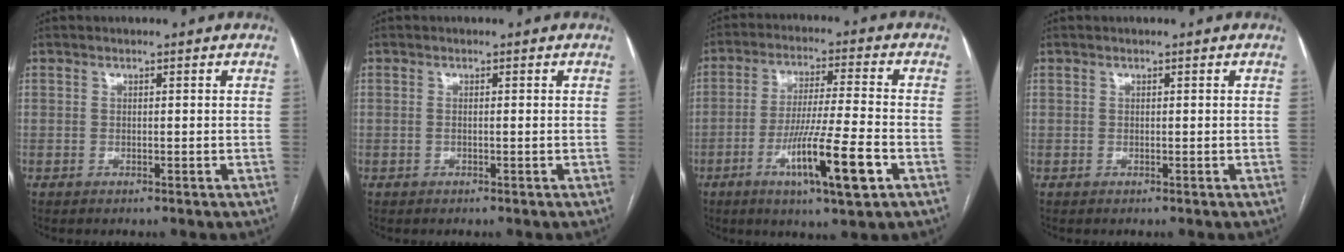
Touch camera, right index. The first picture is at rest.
{"total": 0.6, "force": [-0.1, 0.0, 0.6], "torque": [-0.013, 0.000, -0.002]}
{"total": 12.4, "force": [-5.0, 0.1, 11.3], "torque": [-0.200, -0.017, -0.086]}
{"total": 0.0}